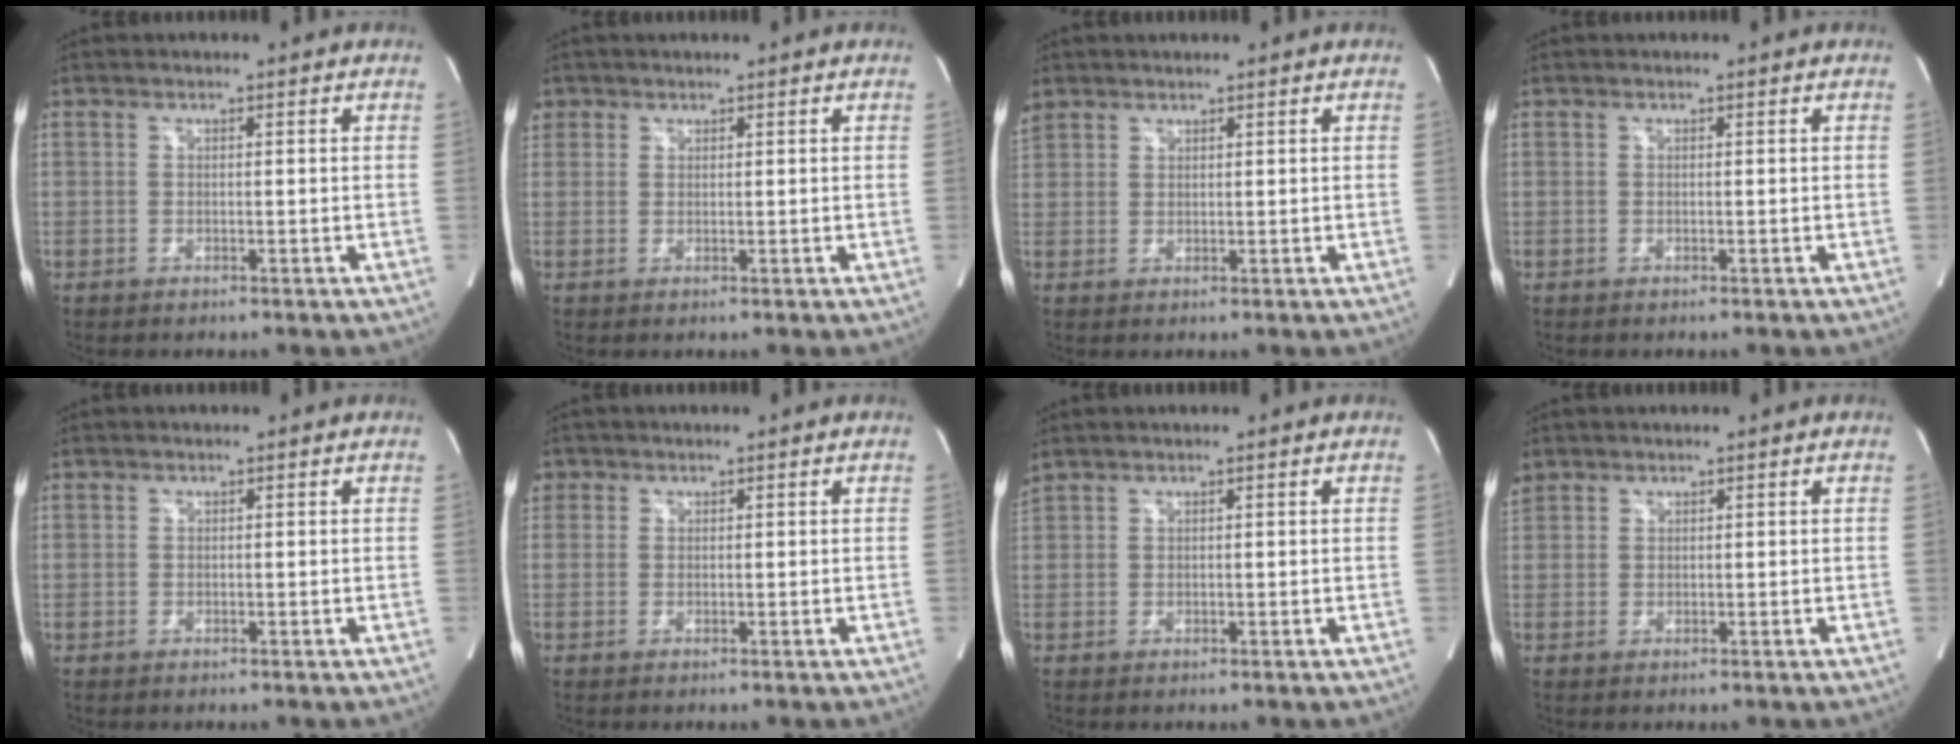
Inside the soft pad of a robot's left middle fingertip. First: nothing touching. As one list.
[{"total": 2.9, "force": [1.4, 2.5, 0.4], "torque": [-0.005, 0.013, 0.028]}, {"total": 4.4, "force": [3.1, 3.0, 0.9], "torque": [-0.042, 0.022, 0.069]}, {"total": 0.0}, {"total": 0.6, "force": [0.4, 0.4, 0.0], "torque": [-0.001, 0.003, 0.007]}, {"total": 2.7, "force": [1.3, 2.3, 0.3], "torque": [-0.001, 0.012, 0.024]}, {"total": 2.5, "force": [2.3, 0.4, 0.9], "torque": [-0.034, 0.029, 0.051]}, {"total": 3.8, "force": [2.6, 2.6, 0.6], "torque": [-0.027, 0.019, 0.058]}]